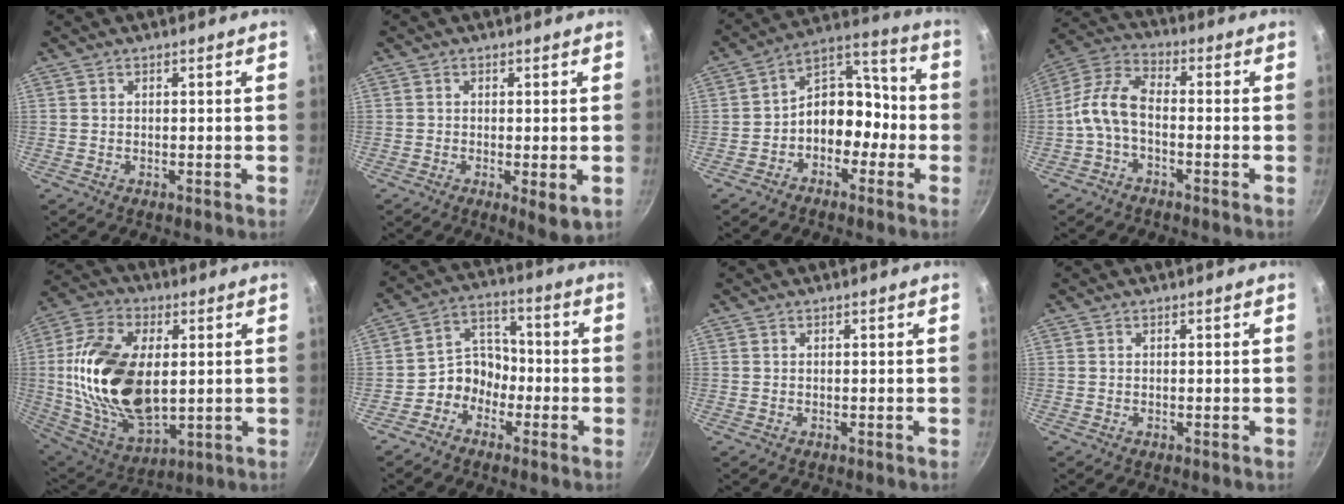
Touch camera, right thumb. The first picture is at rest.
{"total": 4.4, "force": [-1.2, 1.3, 4.1], "torque": [-0.065, -0.013, -0.019]}
{"total": 12.2, "force": [-2.7, 8.4, 8.4], "torque": [-0.092, 0.052, -0.060]}
{"total": 8.9, "force": [-1.9, 4.7, 7.3], "torque": [-0.150, 0.036, -0.051]}
{"total": 23.6, "force": [1.4, 13.1, 19.6], "torque": [-0.380, -0.012, 0.035]}
{"total": 7.9, "force": [-3.3, 6.4, 3.1], "torque": [-0.022, 0.051, -0.074]}
{"total": 0.0}
{"total": 0.0}